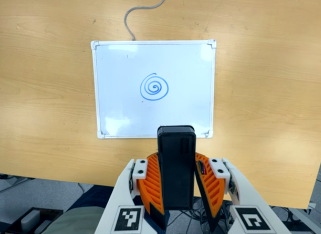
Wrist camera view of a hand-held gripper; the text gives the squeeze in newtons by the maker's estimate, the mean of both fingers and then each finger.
{"total": 8.5, "left": 7.4, "right": 9.7}